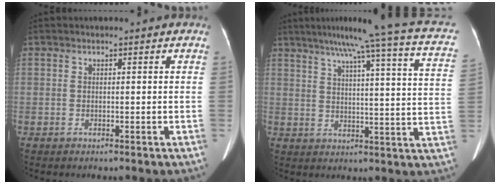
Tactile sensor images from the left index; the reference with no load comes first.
{"total": 21.0, "force": [15.8, -0.6, 13.8], "torque": [-0.208, -0.014, 0.184]}